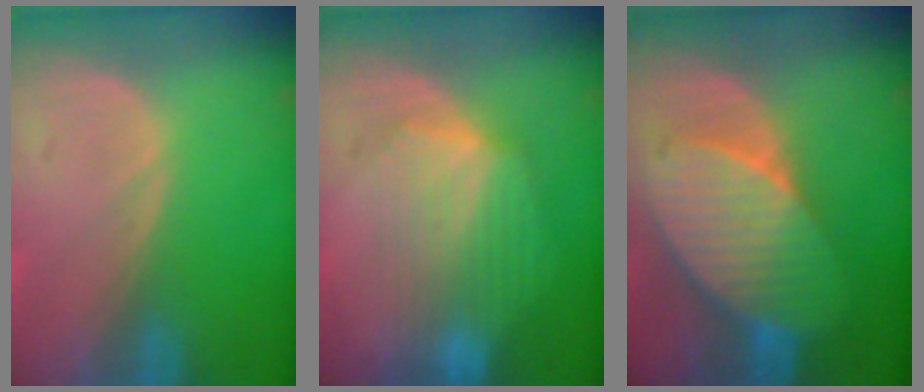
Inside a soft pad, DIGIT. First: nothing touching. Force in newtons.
{"total": 7.3, "press": 7.0, "slide": 1.8}
{"total": 9.2, "press": 9.2, "slide": 0.4}